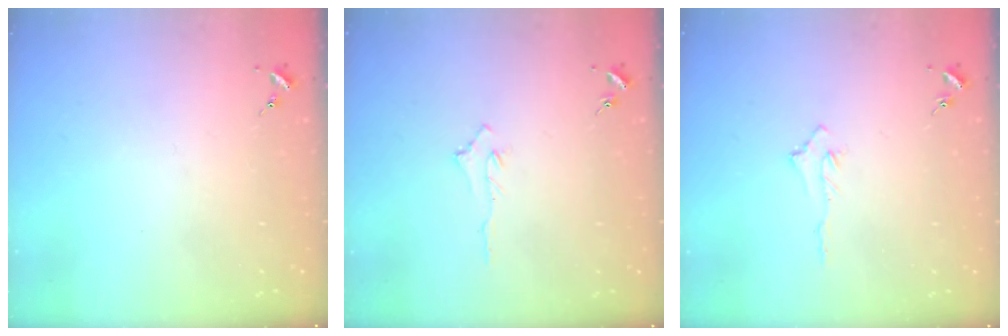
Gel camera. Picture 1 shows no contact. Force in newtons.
{"total": 2.9, "press": 2.9, "slide": 0.4}
{"total": 3.2, "press": 3.2, "slide": 0.4}